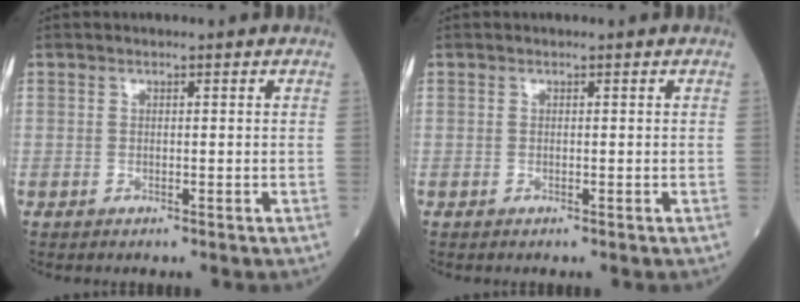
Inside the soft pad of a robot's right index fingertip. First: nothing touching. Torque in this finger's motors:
{"motor_torque": [0.04, -0.02, 0.00, -0.01]}